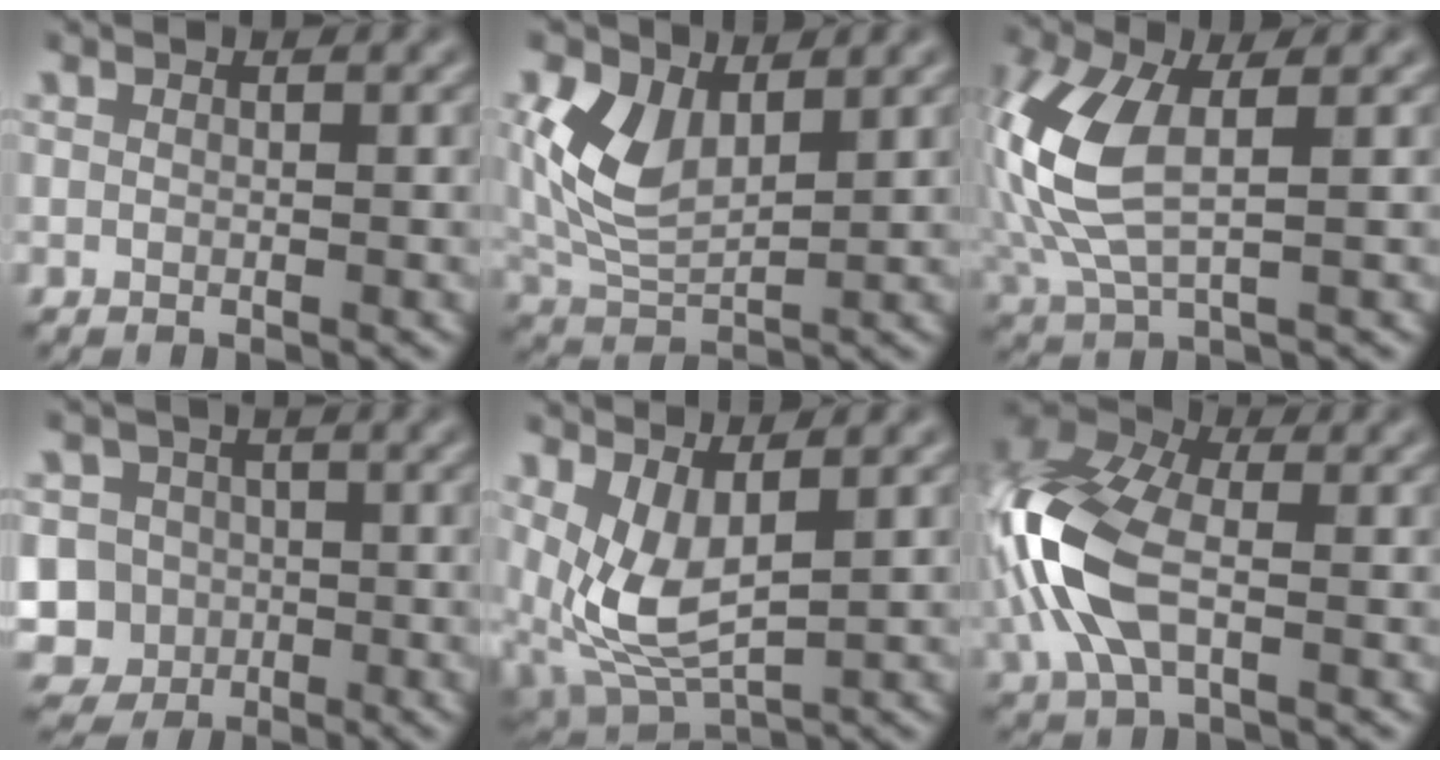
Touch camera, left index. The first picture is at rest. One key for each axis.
{"total": 5.6, "fx": 1.7, "fy": 3.1, "fz": 4.3, "tx": -0.099, "ty": -0.004, "tz": 0.037}
{"total": 8.2, "fx": 0.4, "fy": 3.9, "fz": 7.1, "tx": -0.187, "ty": 0.005, "tz": 0.007}
{"total": 7.8, "fx": -2.6, "fy": 7.1, "fz": 2.1, "tx": -0.050, "ty": 0.014, "tz": -0.074}
{"total": 5.3, "fx": 0.7, "fy": 2.4, "fz": 4.7, "tx": -0.119, "ty": -0.017, "tz": 0.022}
{"total": 10.3, "fx": -1.5, "fy": 5.9, "fz": 8.3, "tx": -0.217, "ty": 0.006, "tz": -0.039}